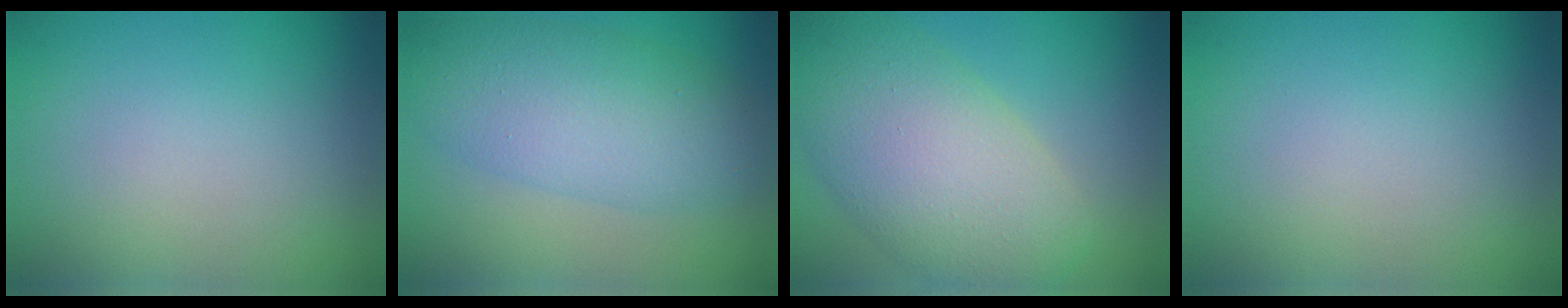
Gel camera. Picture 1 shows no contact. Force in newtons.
{"total": 6.6, "press": 6.6, "slide": 0.2}
{"total": 10.2, "press": 10.2, "slide": 0.6}
{"total": 0.0}